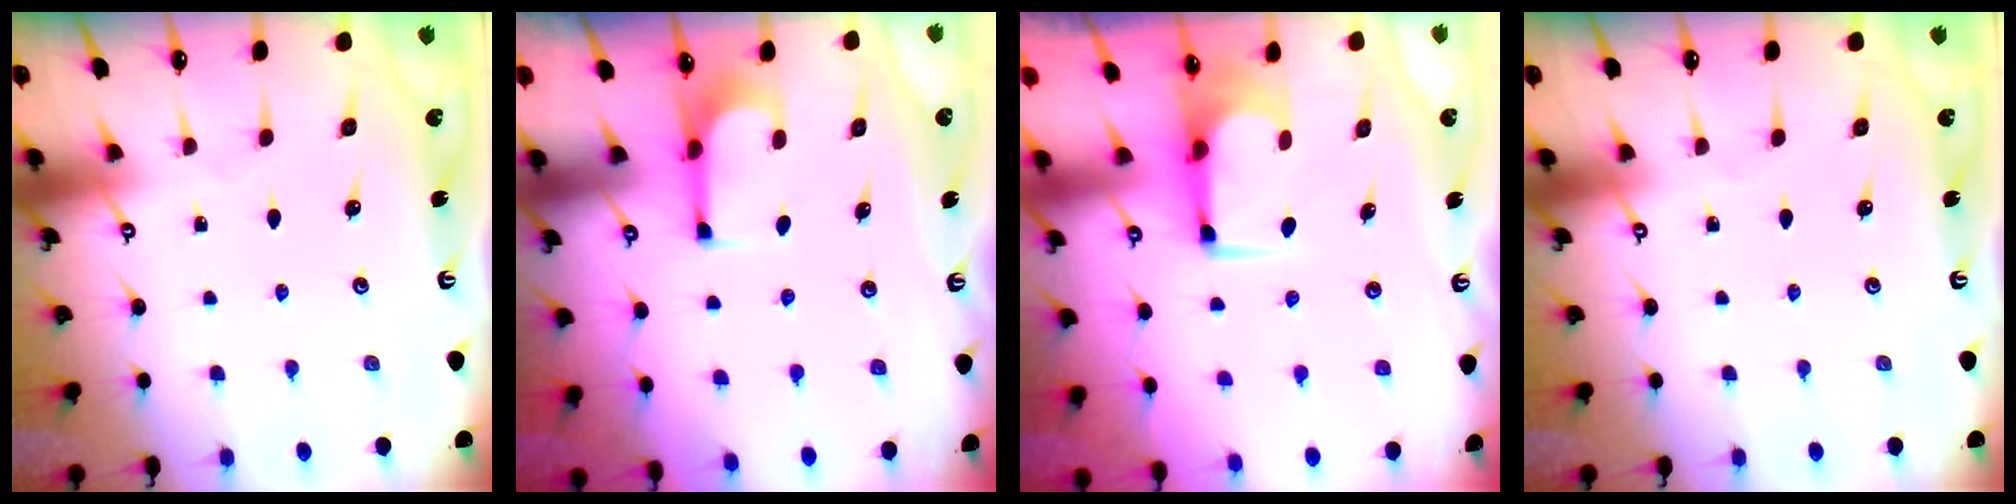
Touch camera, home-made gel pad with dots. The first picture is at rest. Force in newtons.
{"total": 2.1, "press": 1.9, "slide": 0.8}
{"total": 1.8, "press": 1.7, "slide": 0.3}
{"total": 0.0}